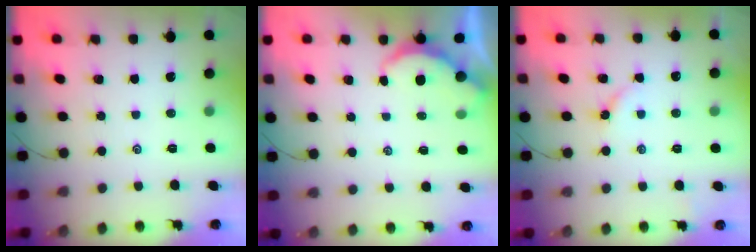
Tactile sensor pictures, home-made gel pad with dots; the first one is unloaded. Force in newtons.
{"total": 2.7, "press": 2.7, "slide": 0.3}
{"total": 2.7, "press": 2.7, "slide": 0.4}